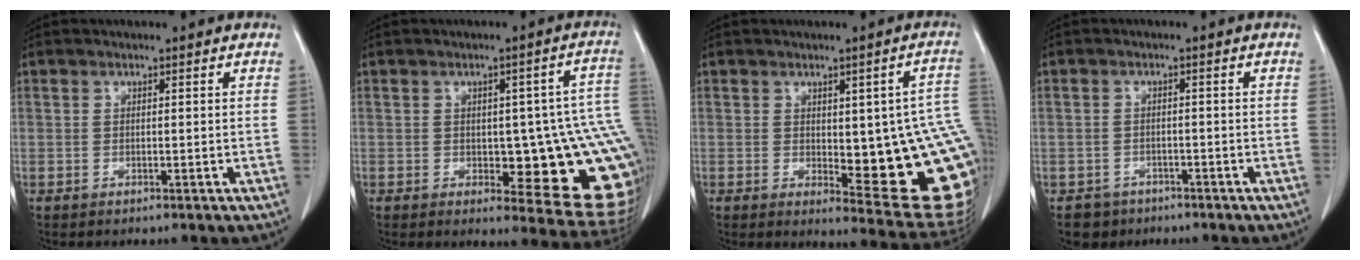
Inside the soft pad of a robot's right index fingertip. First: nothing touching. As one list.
[{"total": 17.8, "force": [-2.0, 5.4, 16.8], "torque": [-0.122, 0.017, -0.007]}, {"total": 18.5, "force": [-1.5, 4.9, 17.8], "torque": [-0.140, 0.005, 0.003]}, {"total": 3.4, "force": [-2.1, 2.6, -0.2], "torque": [0.002, 0.010, -0.034]}]